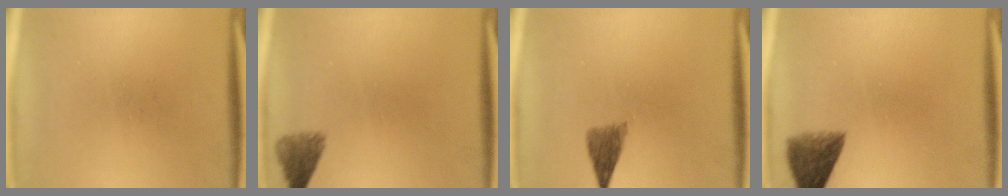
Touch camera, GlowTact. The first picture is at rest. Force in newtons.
{"total": 3.0}
{"total": 3.2}
{"total": 5.7}